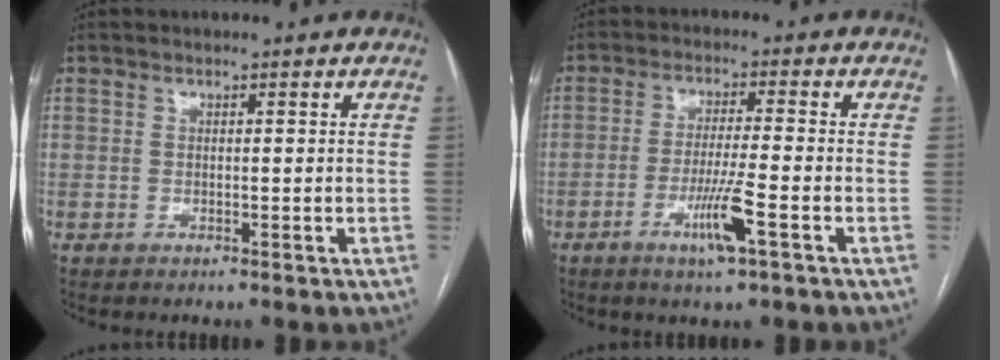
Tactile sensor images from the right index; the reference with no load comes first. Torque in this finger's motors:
{"motor_torque": [-0.05, 0.03, 0.12, 0.02]}